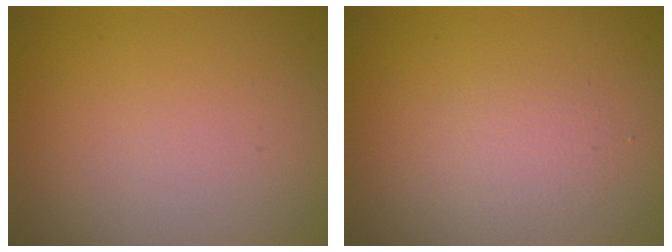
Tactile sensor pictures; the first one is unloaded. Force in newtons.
{"total": 1.4, "press": 1.4, "slide": 0.0}